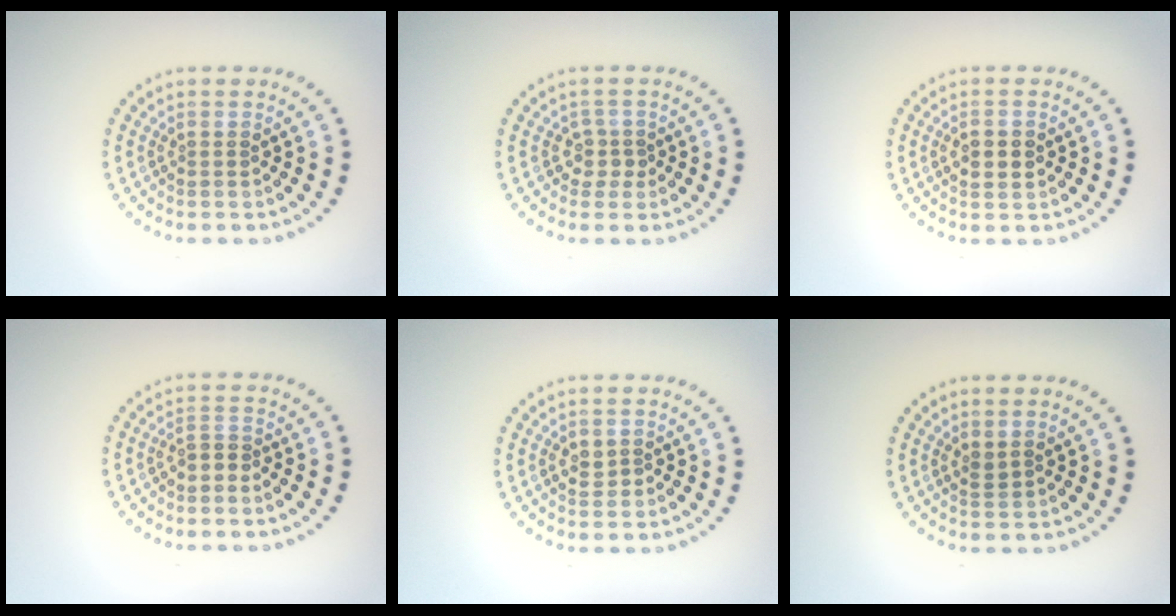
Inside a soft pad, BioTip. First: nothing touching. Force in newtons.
{"total": 1.7, "press": 1.2, "slide": 1.1}
{"total": 2.7, "press": 2.7, "slide": 0.0}
{"total": 1.2, "press": 1.0, "slide": 0.6}
{"total": 1.3, "press": 1.3, "slide": 0.3}
{"total": 0.8, "press": 0.7, "slide": 0.4}